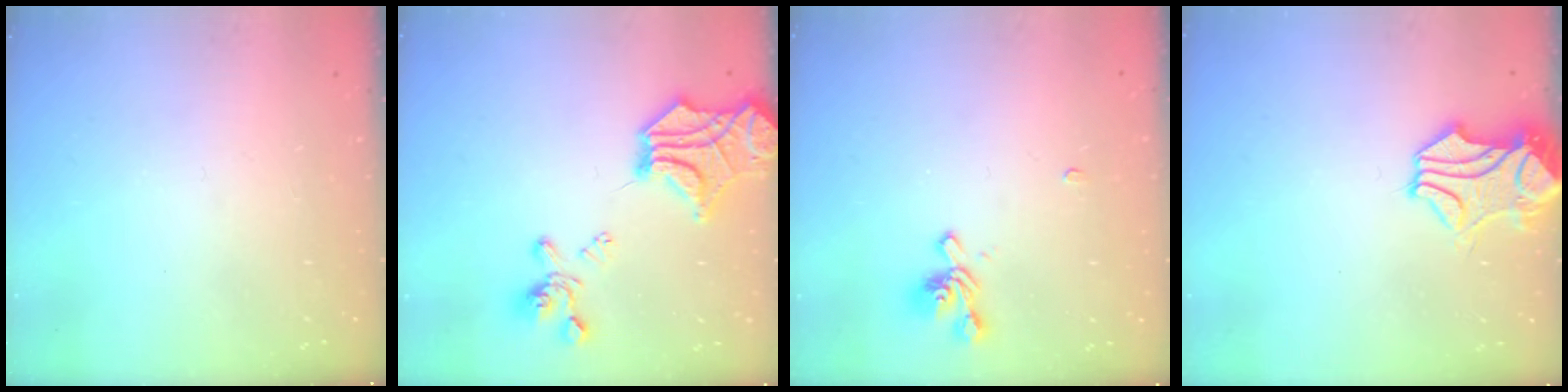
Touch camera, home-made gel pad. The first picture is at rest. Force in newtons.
{"total": 10.8, "press": 10.5, "slide": 2.8}
{"total": 1.0, "press": 0.2, "slide": 1.0}
{"total": 1.8, "press": 1.4, "slide": 1.2}